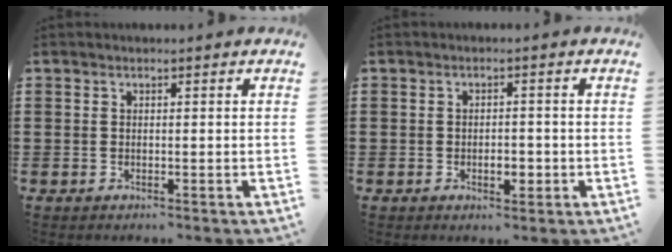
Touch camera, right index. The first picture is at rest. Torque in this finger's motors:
{"motor_torque": [0.06, -0.05, 0.07, 0.01]}